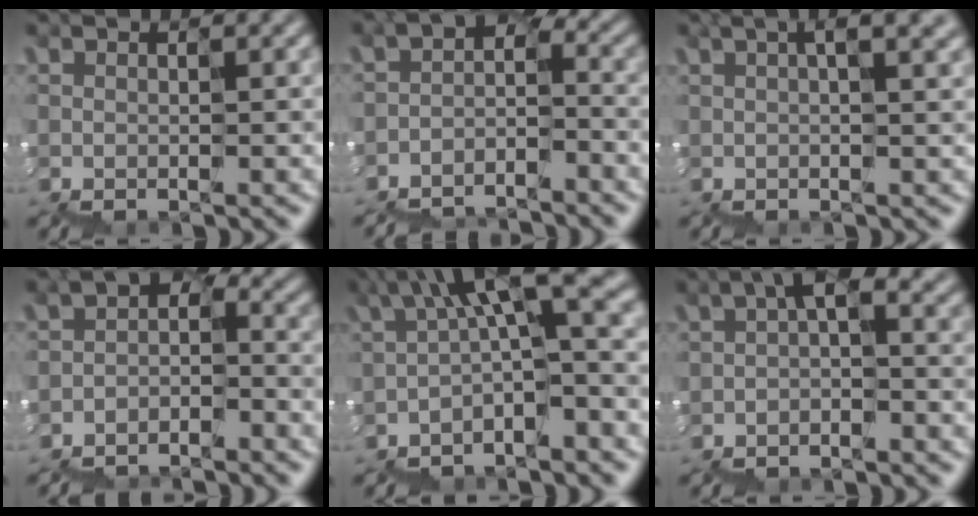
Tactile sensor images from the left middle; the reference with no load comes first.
{"total": 4.7, "force": [-4.2, 1.7, 1.3], "torque": [-0.043, -0.009, -0.067]}
{"total": 6.3, "force": [1.9, 2.7, 5.3], "torque": [-0.044, 0.024, 0.022]}
{"total": 3.8, "force": [-3.2, 1.6, 1.3], "torque": [-0.039, -0.004, -0.053]}
{"total": 7.7, "force": [0.0, 2.0, 7.4], "torque": [-0.118, 0.037, -0.008]}
{"total": 1.6, "force": [-0.3, 0.3, 1.5], "torque": [-0.037, 0.009, -0.011]}